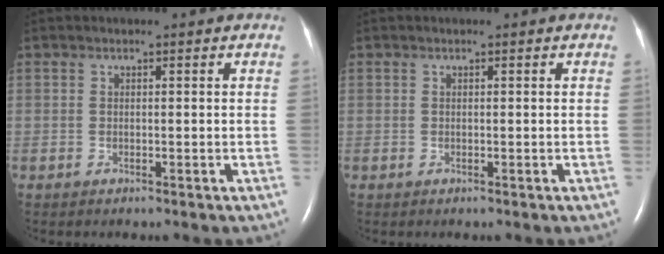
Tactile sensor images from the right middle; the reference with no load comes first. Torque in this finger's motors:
{"motor_torque": [-0.06, 0.02, -0.06, 0.00]}